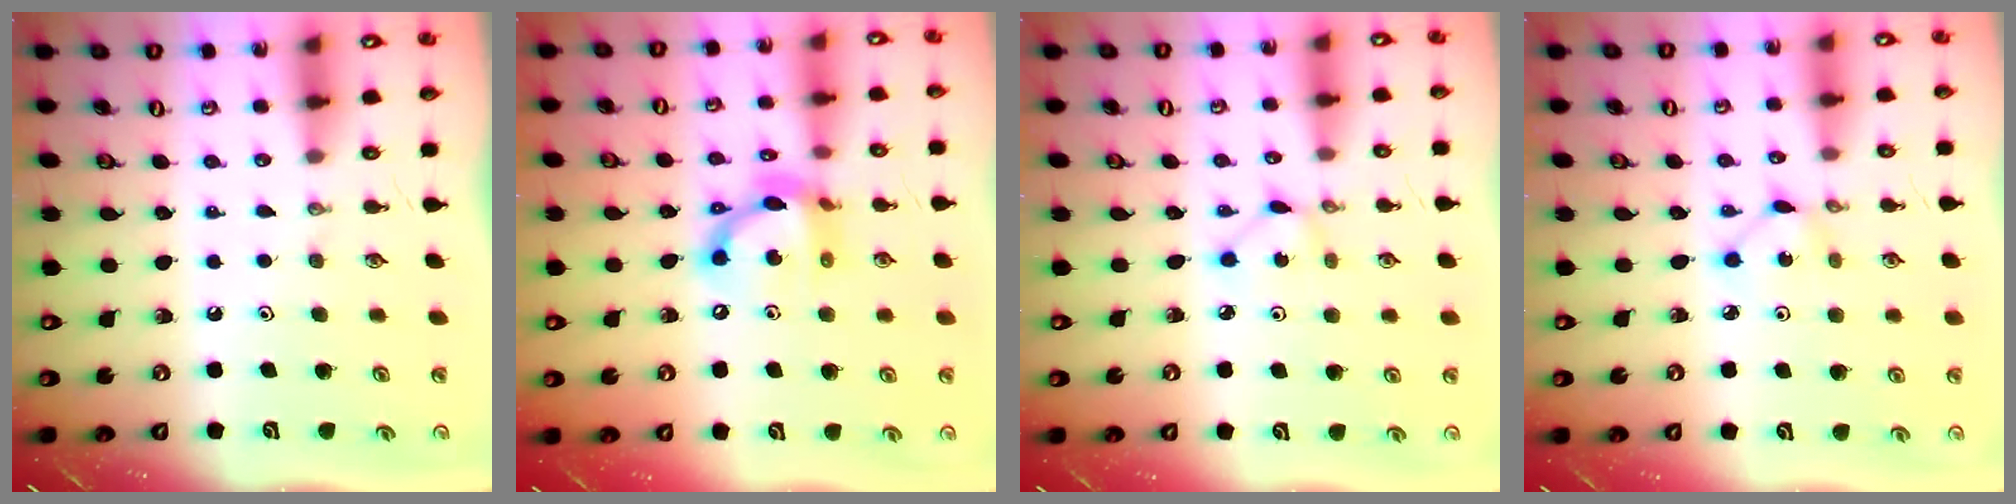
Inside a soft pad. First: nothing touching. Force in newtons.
{"total": 13.2, "press": 13.2, "slide": 0.4}
{"total": 1.6, "press": 1.5, "slide": 0.1}
{"total": 2.5, "press": 2.5, "slide": 0.2}